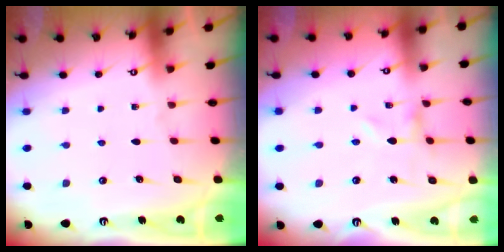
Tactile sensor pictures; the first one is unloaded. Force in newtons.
{"total": 0.0}